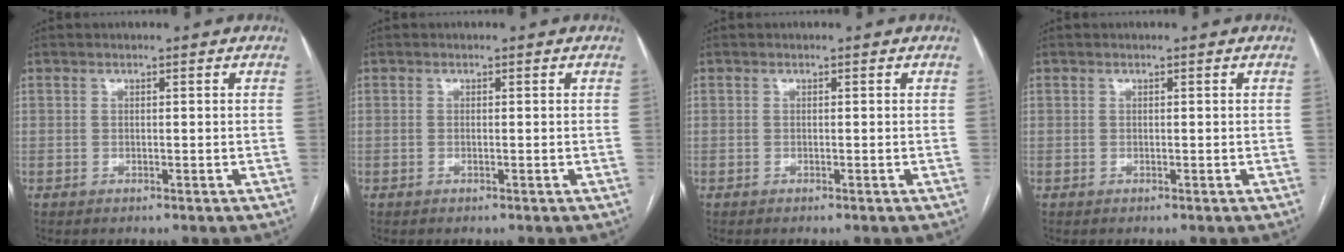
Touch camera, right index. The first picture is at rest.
{"total": 0.0}
{"total": 0.0}
{"total": 0.0}